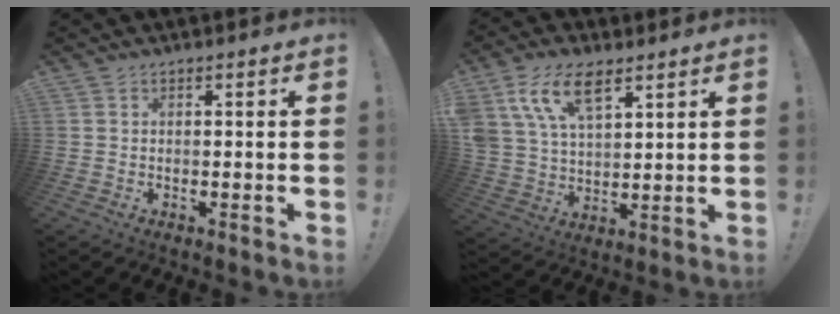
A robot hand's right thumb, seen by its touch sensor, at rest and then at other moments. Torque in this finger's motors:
{"motor_torque": [1.18, 1.52, 1.71, 0.79, 0.28]}